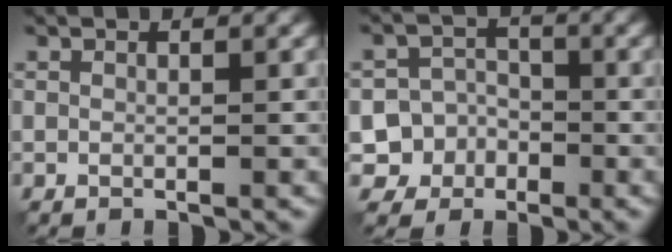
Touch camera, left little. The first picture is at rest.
{"total": 5.6, "force": [-2.6, 4.9, 0.4], "torque": [0.022, -0.004, -0.059]}